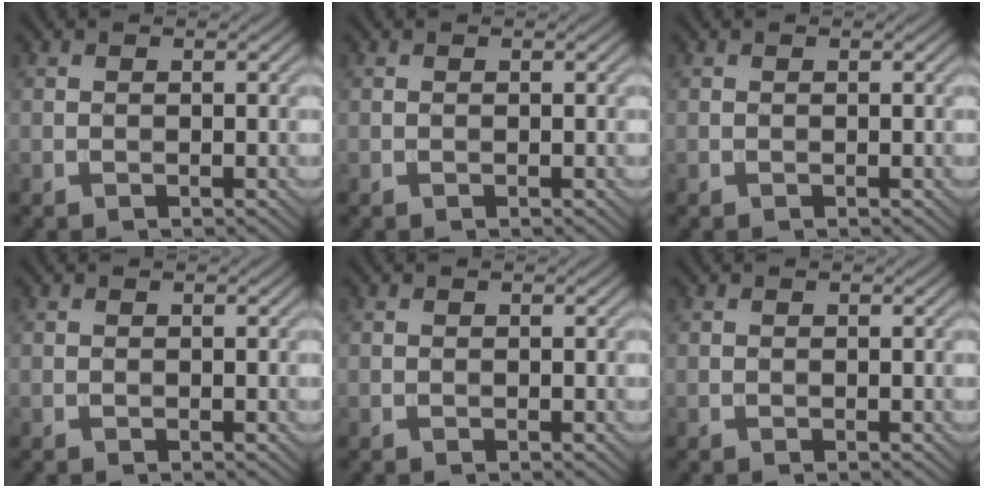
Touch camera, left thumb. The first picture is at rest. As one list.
[{"total": 0.0}, {"total": 0.0}, {"total": 0.0}, {"total": 0.0}, {"total": 0.0}]